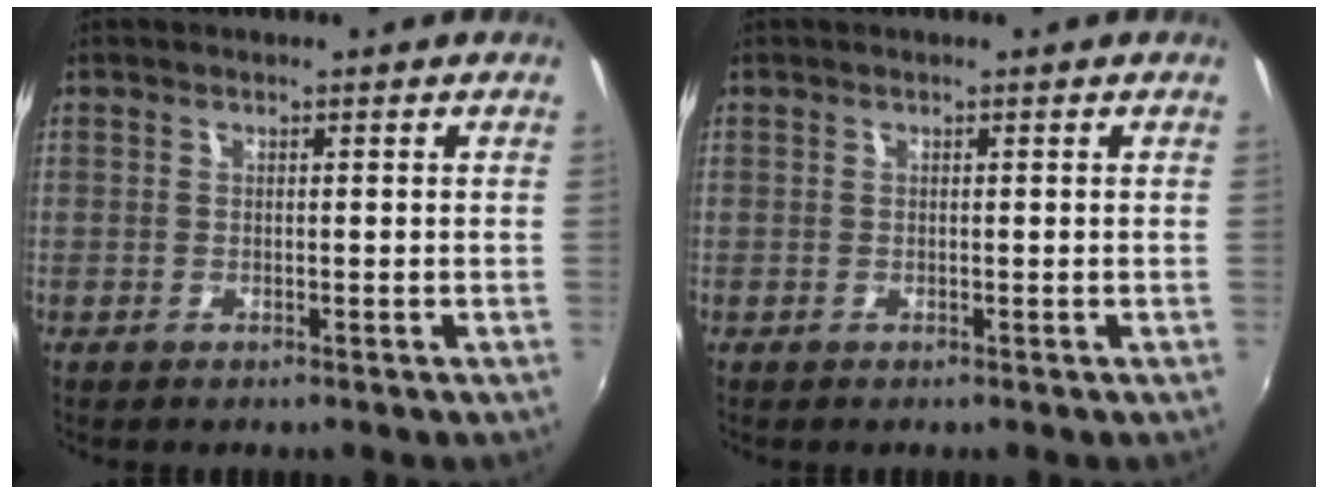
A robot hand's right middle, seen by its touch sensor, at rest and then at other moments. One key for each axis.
{"total": 0.0}